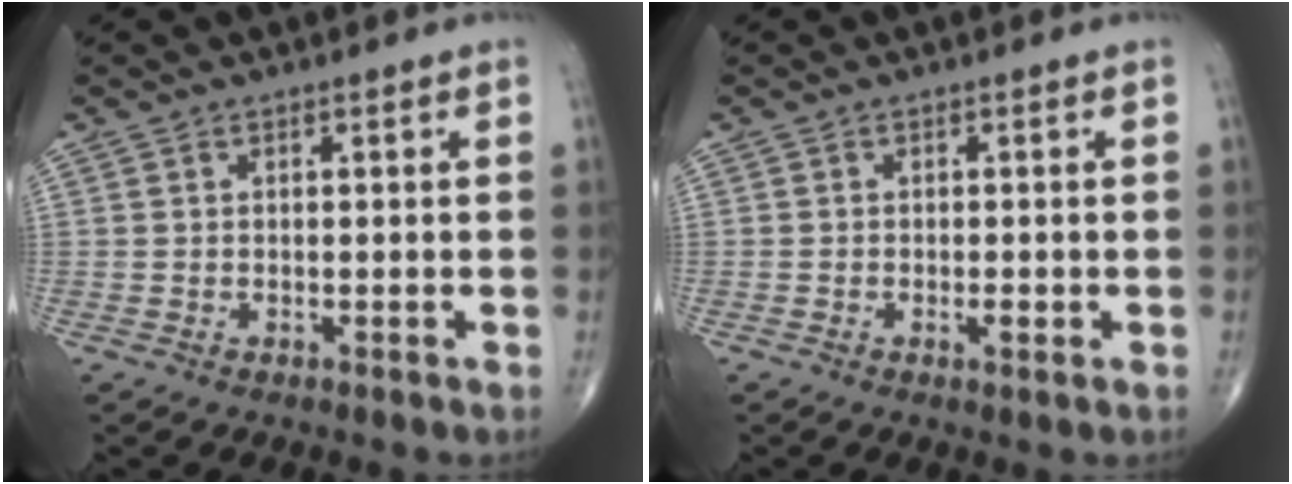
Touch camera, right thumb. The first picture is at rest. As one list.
[{"total": 1.4, "force": [-0.4, 0.6, 1.2], "torque": [-0.019, -0.001, -0.008]}]